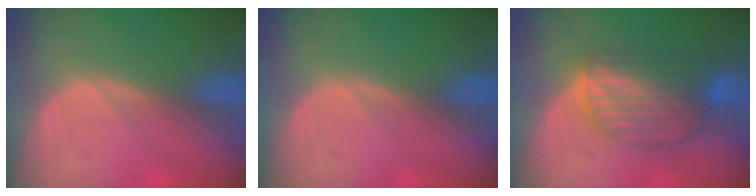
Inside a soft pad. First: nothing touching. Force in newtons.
{"total": 0.0}
{"total": 7.4, "press": 7.2, "slide": 1.7}